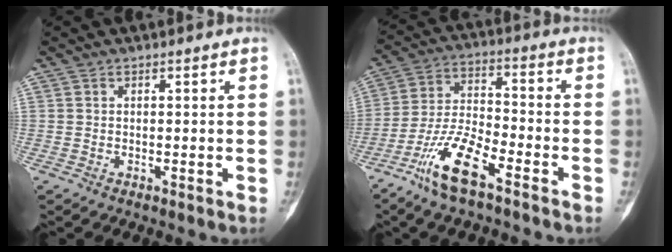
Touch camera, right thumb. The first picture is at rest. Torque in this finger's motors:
{"motor_torque": [0.14, -0.03, 1.12, -0.64, 0.33]}